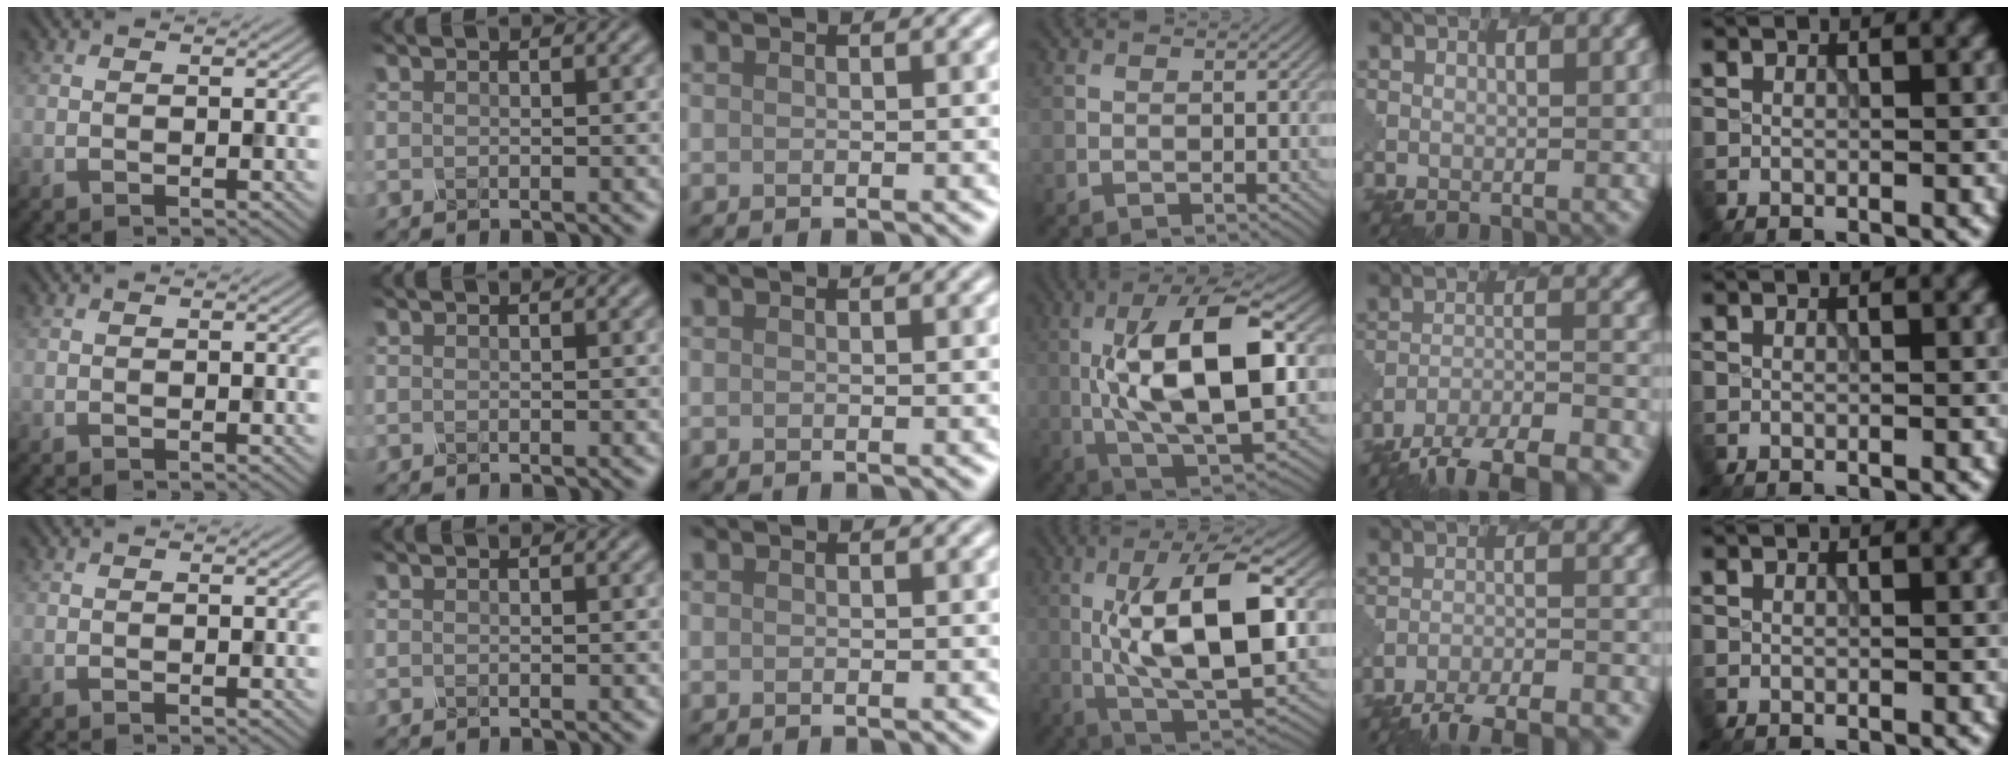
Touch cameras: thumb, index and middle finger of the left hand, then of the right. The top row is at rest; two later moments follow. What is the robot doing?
{"motion": "unscrew", "object": "spray bottle"}